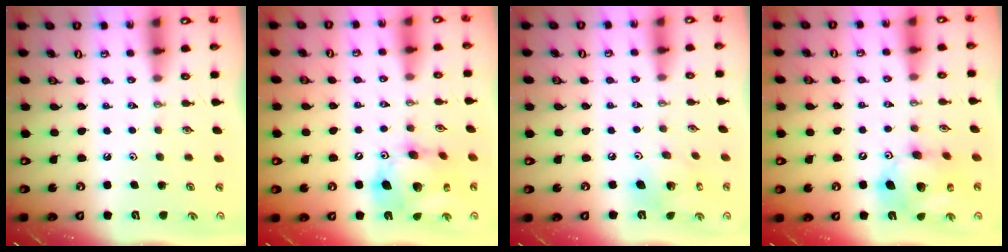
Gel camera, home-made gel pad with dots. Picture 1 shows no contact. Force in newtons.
{"total": 16.5, "press": 16.4, "slide": 2.0}
{"total": 11.6, "press": 11.3, "slide": 2.5}
{"total": 14.9, "press": 14.7, "slide": 2.6}